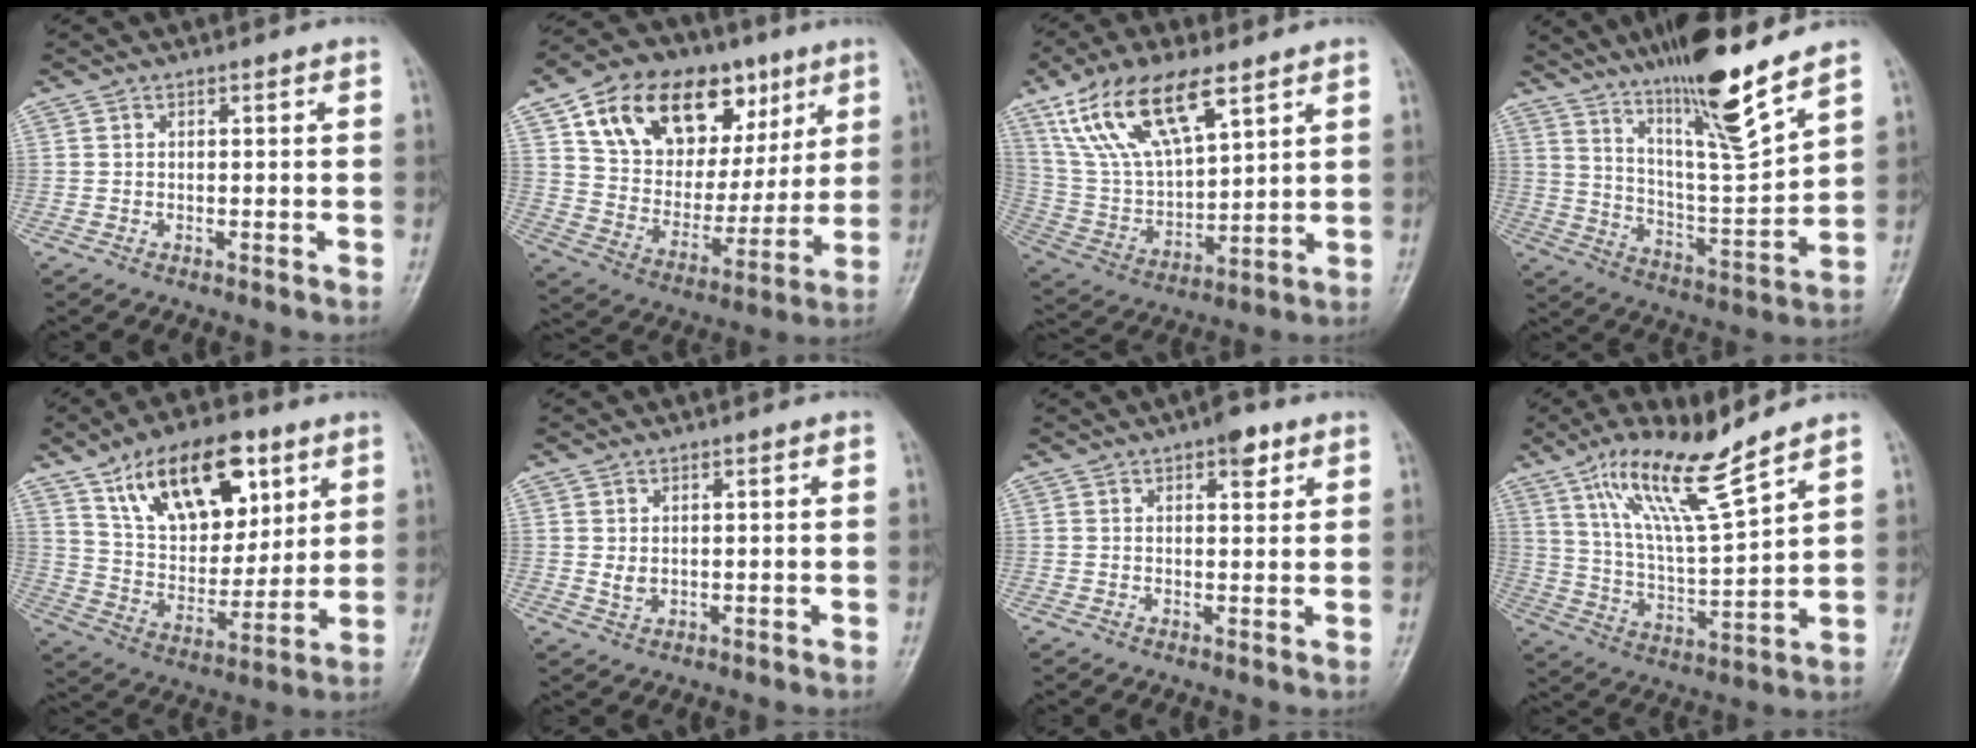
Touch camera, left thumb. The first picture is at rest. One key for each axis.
{"total": 24.8, "fx": 11.5, "fy": 15.6, "fz": 15.6, "tx": -0.214, "ty": -0.007, "tz": 0.195}
{"total": 18.0, "fx": 10.3, "fy": 7.4, "fz": 12.8, "tx": -0.226, "ty": -0.030, "tz": 0.207}
{"total": 16.9, "fx": 12.3, "fy": 1.2, "fz": 11.6, "tx": -0.181, "ty": -0.075, "tz": 0.218}
{"total": 20.7, "fx": 10.5, "fy": 11.2, "fz": 13.8, "tx": -0.171, "ty": -0.040, "tz": 0.187}
{"total": 1.8, "fx": 0.5, "fy": 1.2, "fz": 1.3, "tx": -0.019, "ty": -0.007, "tz": 0.015}
{"total": 4.2, "fx": 2.4, "fy": 1.9, "fz": 2.9, "tx": -0.024, "ty": -0.008, "tz": 0.029}
{"total": 14.7, "fx": 10.1, "fy": 1.8, "fz": 10.5, "tx": -0.189, "ty": -0.058, "tz": 0.197}